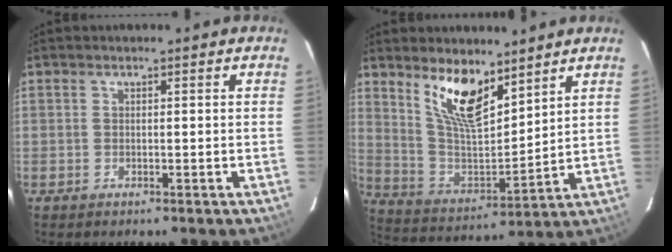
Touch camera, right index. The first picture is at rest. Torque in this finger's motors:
{"motor_torque": [0.46, 0.46, 0.30, 0.15]}